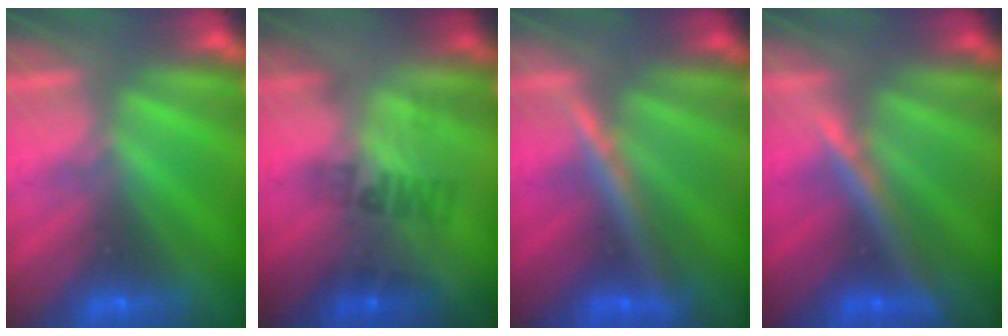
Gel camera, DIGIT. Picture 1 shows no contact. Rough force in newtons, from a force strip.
{"total": 2.3}
{"total": 2.4}
{"total": 2.4}